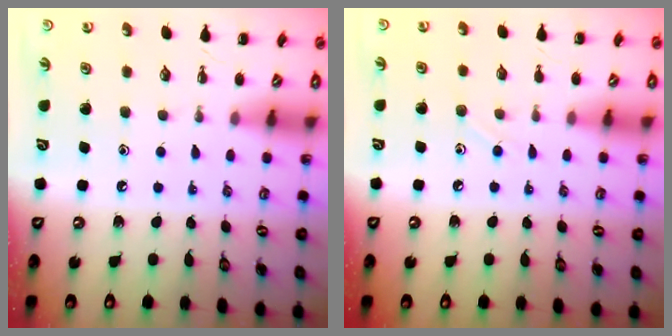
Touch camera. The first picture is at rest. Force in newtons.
{"total": 5.3, "press": 5.0, "slide": 1.8}